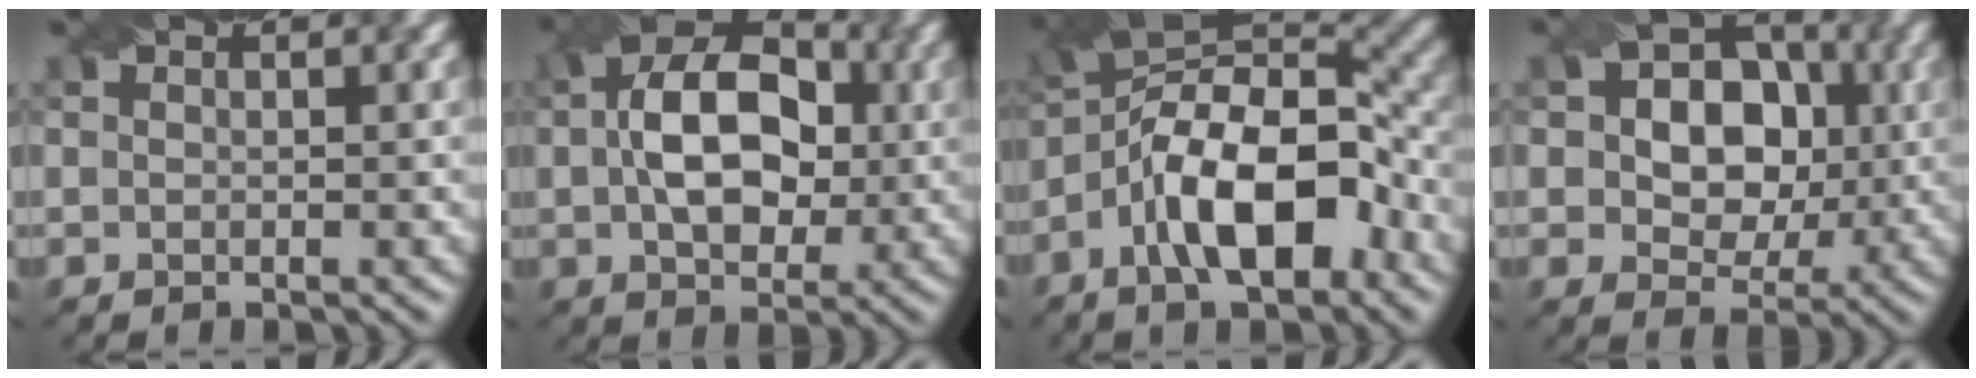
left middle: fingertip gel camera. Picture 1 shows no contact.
{"total": 9.6, "force": [0.8, 6.2, 7.3], "torque": [-0.127, 0.011, 0.005]}
{"total": 11.5, "force": [-3.6, 4.6, 9.9], "torque": [-0.166, 0.017, -0.069]}
{"total": 8.6, "force": [1.2, 6.7, 5.1], "torque": [-0.065, 0.025, 0.006]}